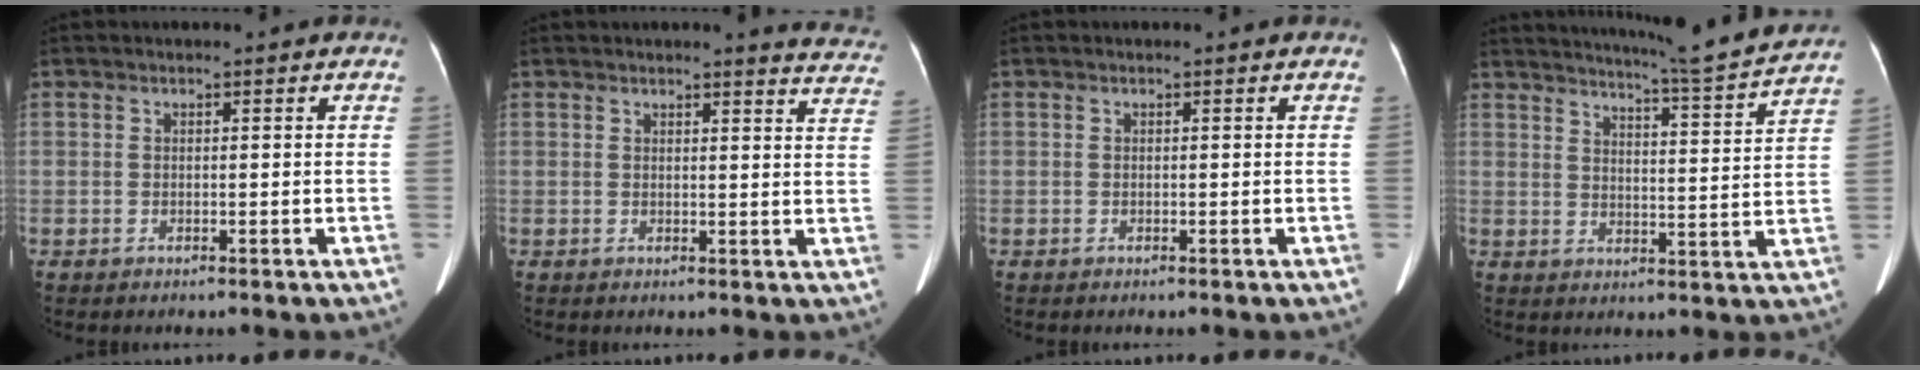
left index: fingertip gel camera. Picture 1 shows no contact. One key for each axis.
{"total": 8.8, "fx": 8.6, "fy": 0.6, "fz": 1.7, "tx": 0.006, "ty": -0.048, "tz": 0.061}
{"total": 0.0}
{"total": 12.8, "fx": 11.8, "fy": -1.7, "fz": 4.6, "tx": -0.085, "ty": -0.031, "tz": 0.158}